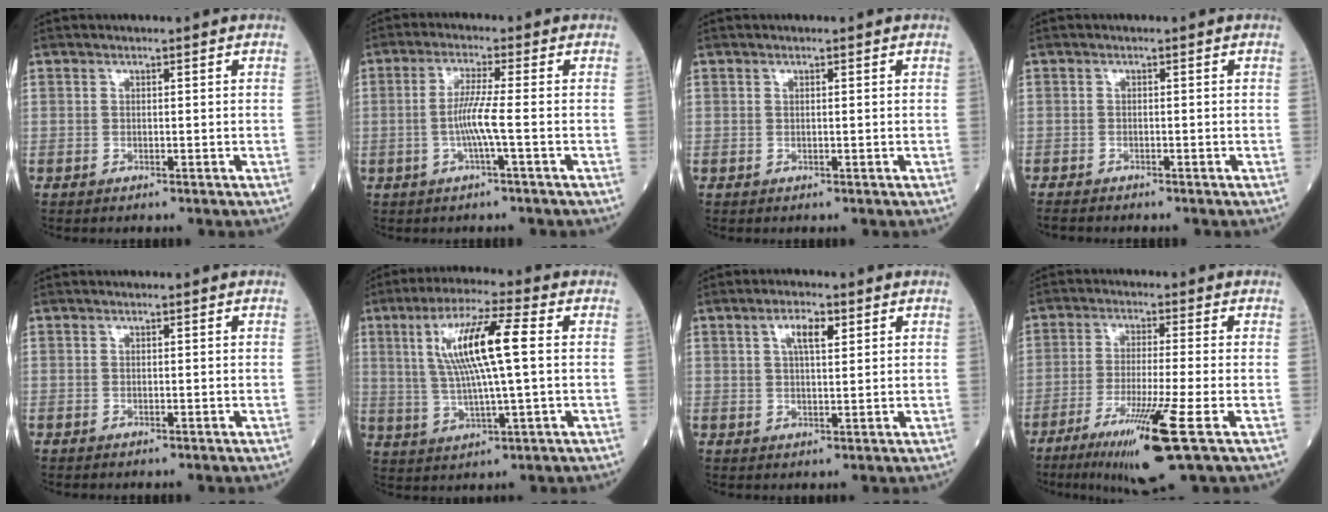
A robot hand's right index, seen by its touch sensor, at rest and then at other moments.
{"total": 4.8, "force": [-1.1, -0.8, 4.6], "torque": [-0.096, -0.001, -0.022]}
{"total": 0.0}
{"total": 2.0, "force": [-1.8, 0.3, 0.6], "torque": [-0.012, -0.006, -0.028]}
{"total": 0.0}
{"total": 12.0, "force": [2.3, 0.8, 11.8], "torque": [-0.230, 0.011, 0.042]}
{"total": 4.2, "force": [1.9, 1.2, 3.6], "torque": [-0.067, 0.005, 0.033]}
{"total": 11.6, "force": [-5.7, -0.8, 10.1], "torque": [-0.187, -0.039, -0.098]}